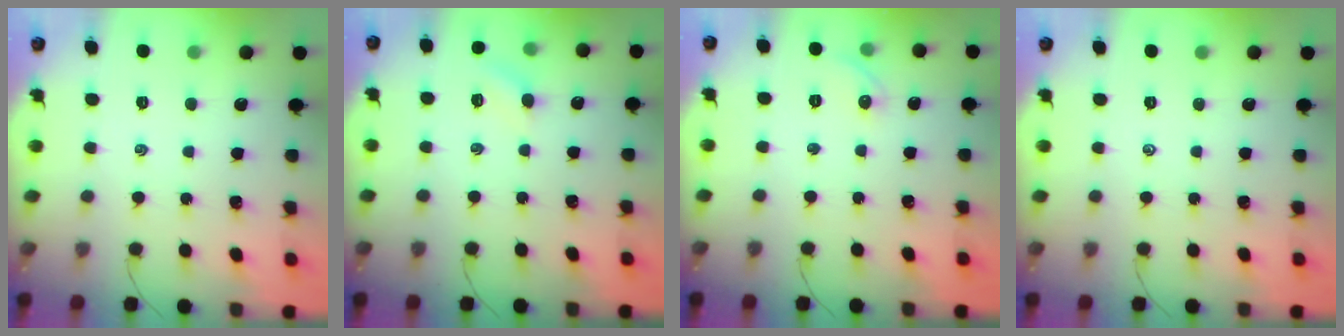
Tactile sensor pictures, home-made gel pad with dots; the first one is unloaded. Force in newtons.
{"total": 6.1, "press": 5.8, "slide": 1.9}
{"total": 4.9, "press": 4.7, "slide": 1.3}
{"total": 0.0}